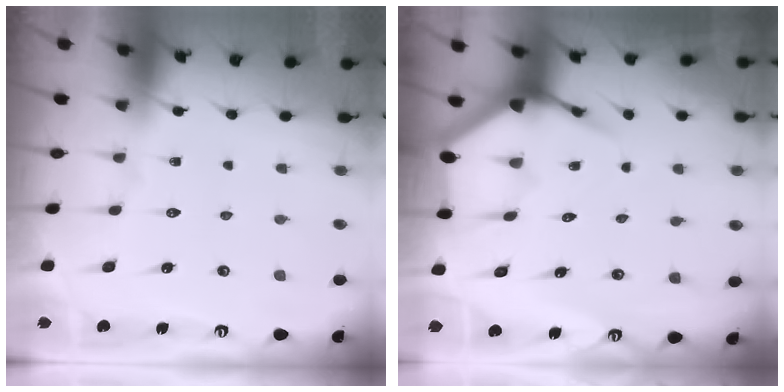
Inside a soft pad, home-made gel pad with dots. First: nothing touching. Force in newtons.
{"total": 5.0, "press": 5.0, "slide": 0.6}